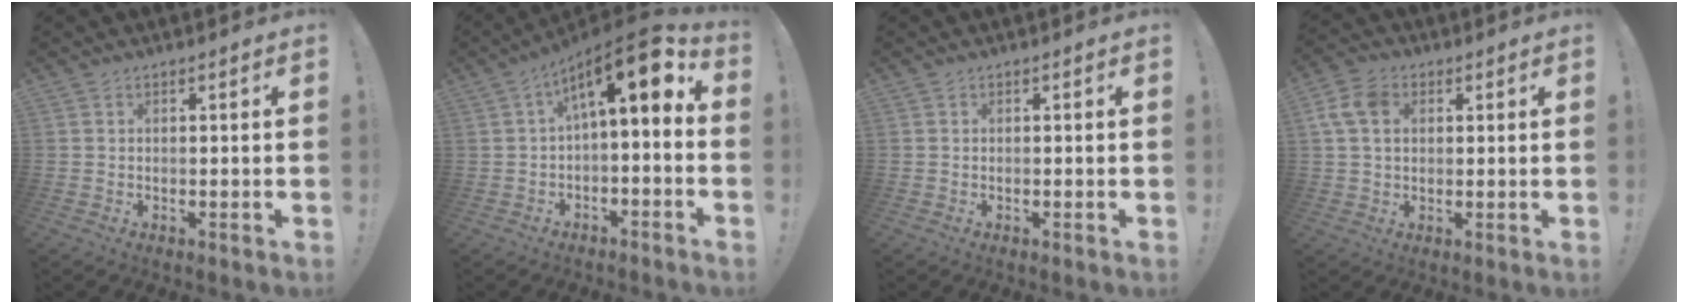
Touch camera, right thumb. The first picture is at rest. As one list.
[{"total": 11.6, "force": [3.6, 2.1, 10.8], "torque": [-0.166, -0.031, 0.051]}, {"total": 0.0}, {"total": 9.2, "force": [2.7, 6.8, 5.6], "torque": [-0.113, 0.006, 0.053]}]